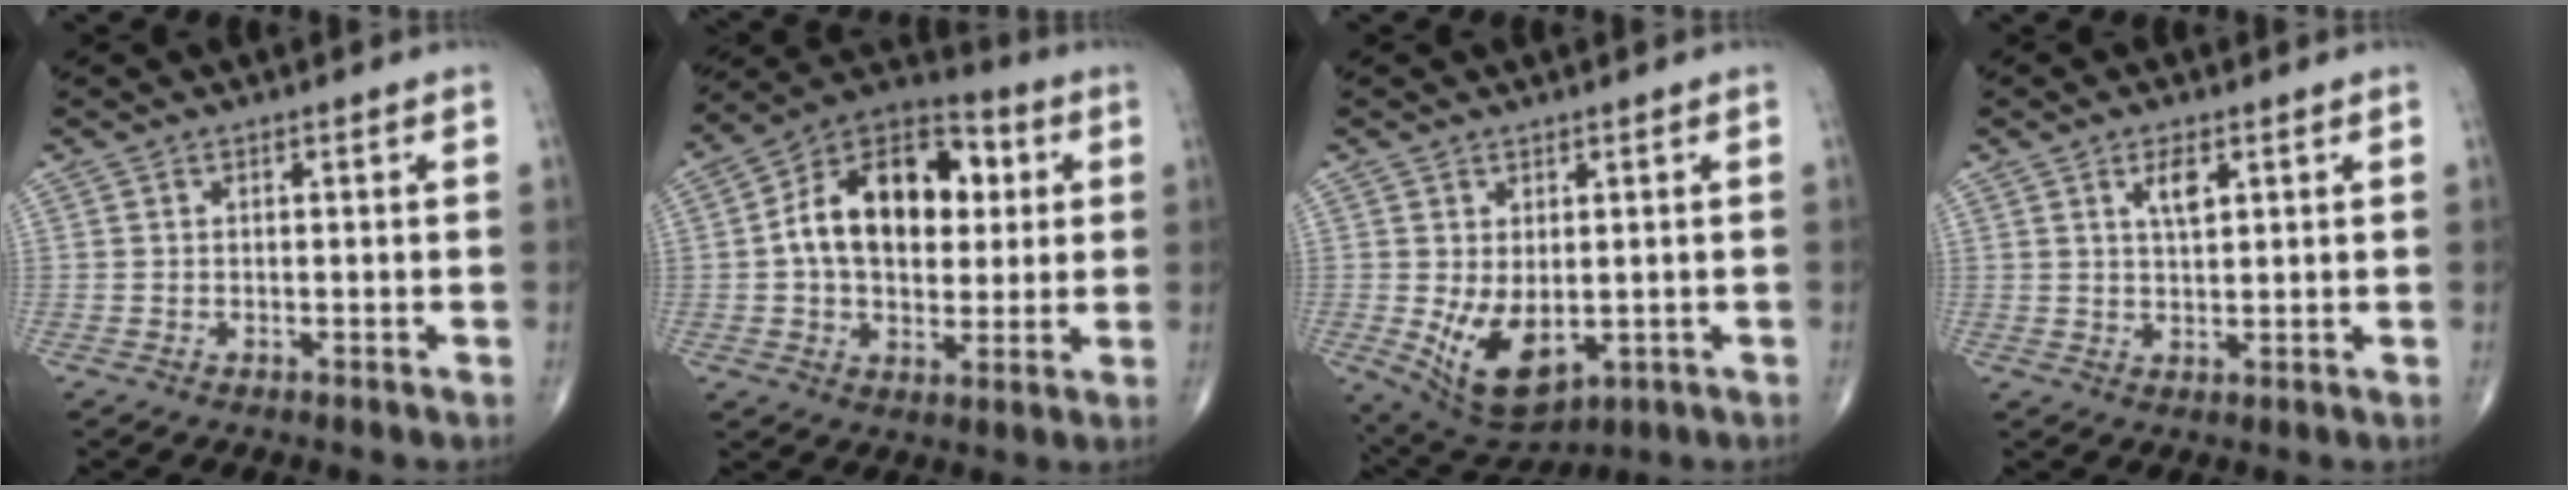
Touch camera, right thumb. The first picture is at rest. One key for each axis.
{"total": 19.5, "fx": 3.1, "fy": 12.6, "fz": 14.6, "tx": -0.196, "ty": 0.019, "tz": 0.044}
{"total": 9.9, "fx": -1.4, "fy": 5.6, "fz": 8.0, "tx": -0.127, "ty": -0.014, "tz": 0.001}
{"total": 3.8, "fx": 1.7, "fy": 1.5, "fz": 3.0, "tx": -0.047, "ty": -0.009, "tz": 0.031}